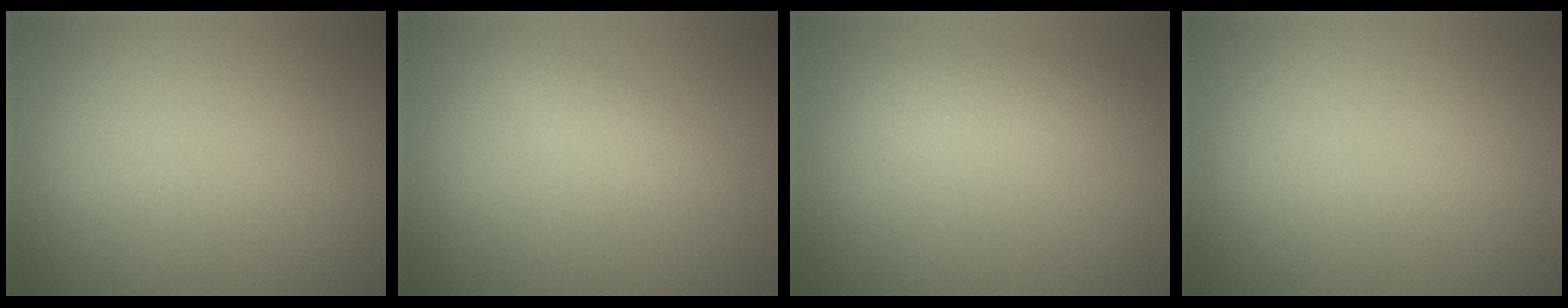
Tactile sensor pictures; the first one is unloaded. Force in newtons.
{"total": 1.2, "press": 1.2, "slide": 0.1}
{"total": 2.4, "press": 2.4, "slide": 0.2}
{"total": 0.0}